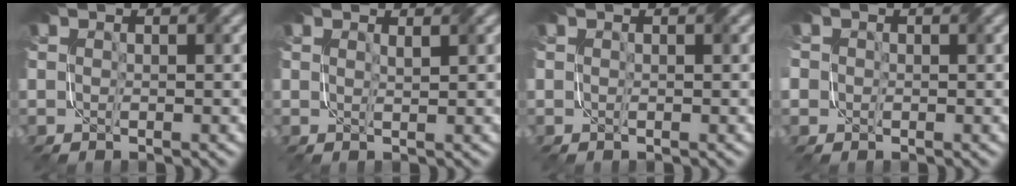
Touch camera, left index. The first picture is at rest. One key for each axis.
{"total": 0.6, "fx": 0.6, "fy": 0.0, "fz": 0.3, "tx": -0.005, "ty": 0.000, "tz": 0.010}
{"total": 0.0}
{"total": 1.9, "fx": 0.2, "fy": 1.8, "fz": 0.6, "tx": -0.016, "ty": 0.006, "tz": 0.002}